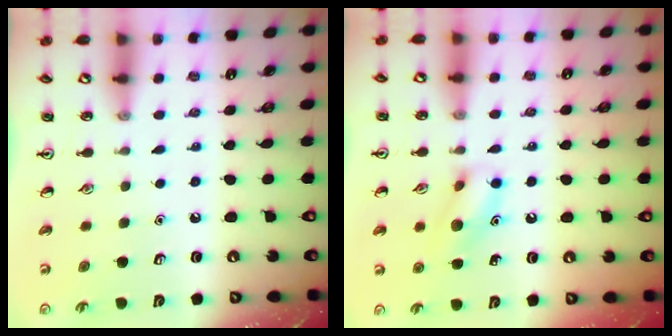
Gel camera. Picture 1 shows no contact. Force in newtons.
{"total": 10.3, "press": 10.2, "slide": 1.6}